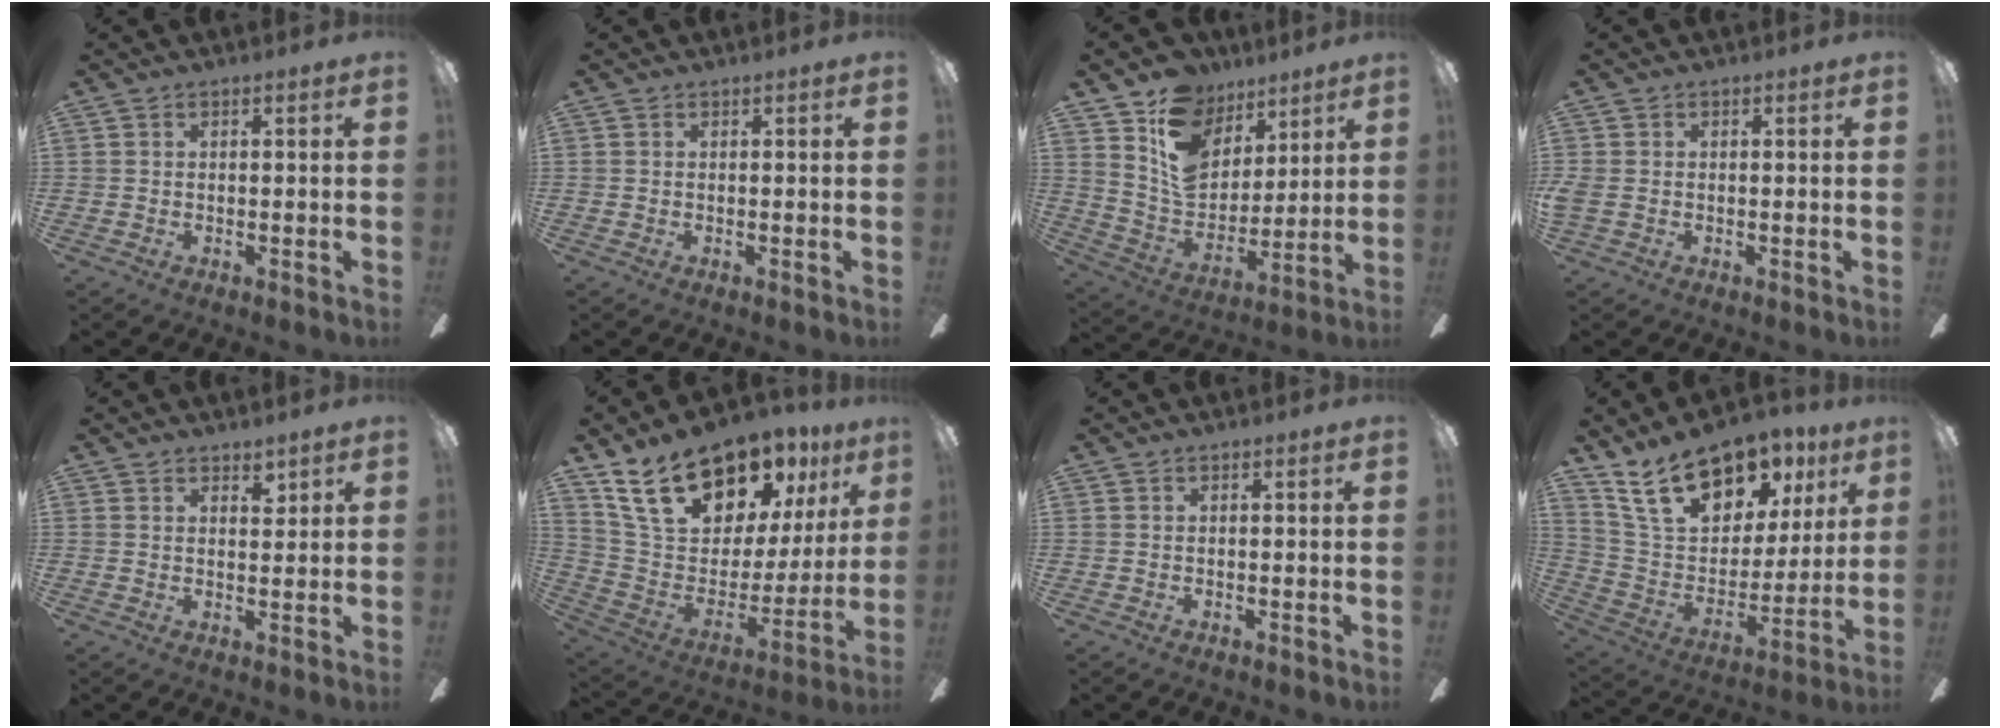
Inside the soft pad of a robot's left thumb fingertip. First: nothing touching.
{"total": 0.0}
{"total": 14.9, "force": [9.0, 10.3, 5.9], "torque": [-0.116, -0.052, 0.179]}
{"total": 1.9, "force": [-0.3, 1.5, 1.0], "torque": [-0.025, 0.003, -0.009]}
{"total": 3.1, "force": [2.6, 1.4, 1.1], "torque": [-0.001, -0.014, 0.042]}
{"total": 22.7, "force": [17.1, 10.7, 10.4], "torque": [-0.189, -0.109, 0.318]}
{"total": 0.0}
{"total": 21.7, "force": [14.2, 12.0, 11.1], "torque": [-0.187, -0.075, 0.256]}